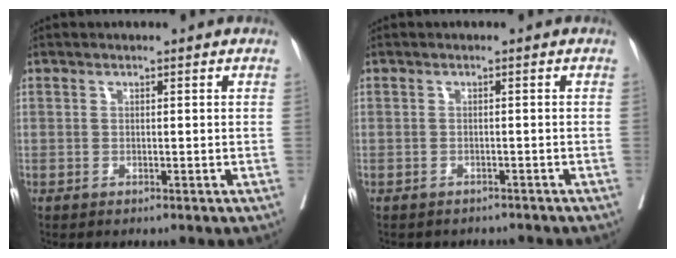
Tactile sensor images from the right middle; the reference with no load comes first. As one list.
[{"total": 4.7, "force": [-4.3, 1.7, 0.9], "torque": [-0.009, 0.000, -0.052]}]